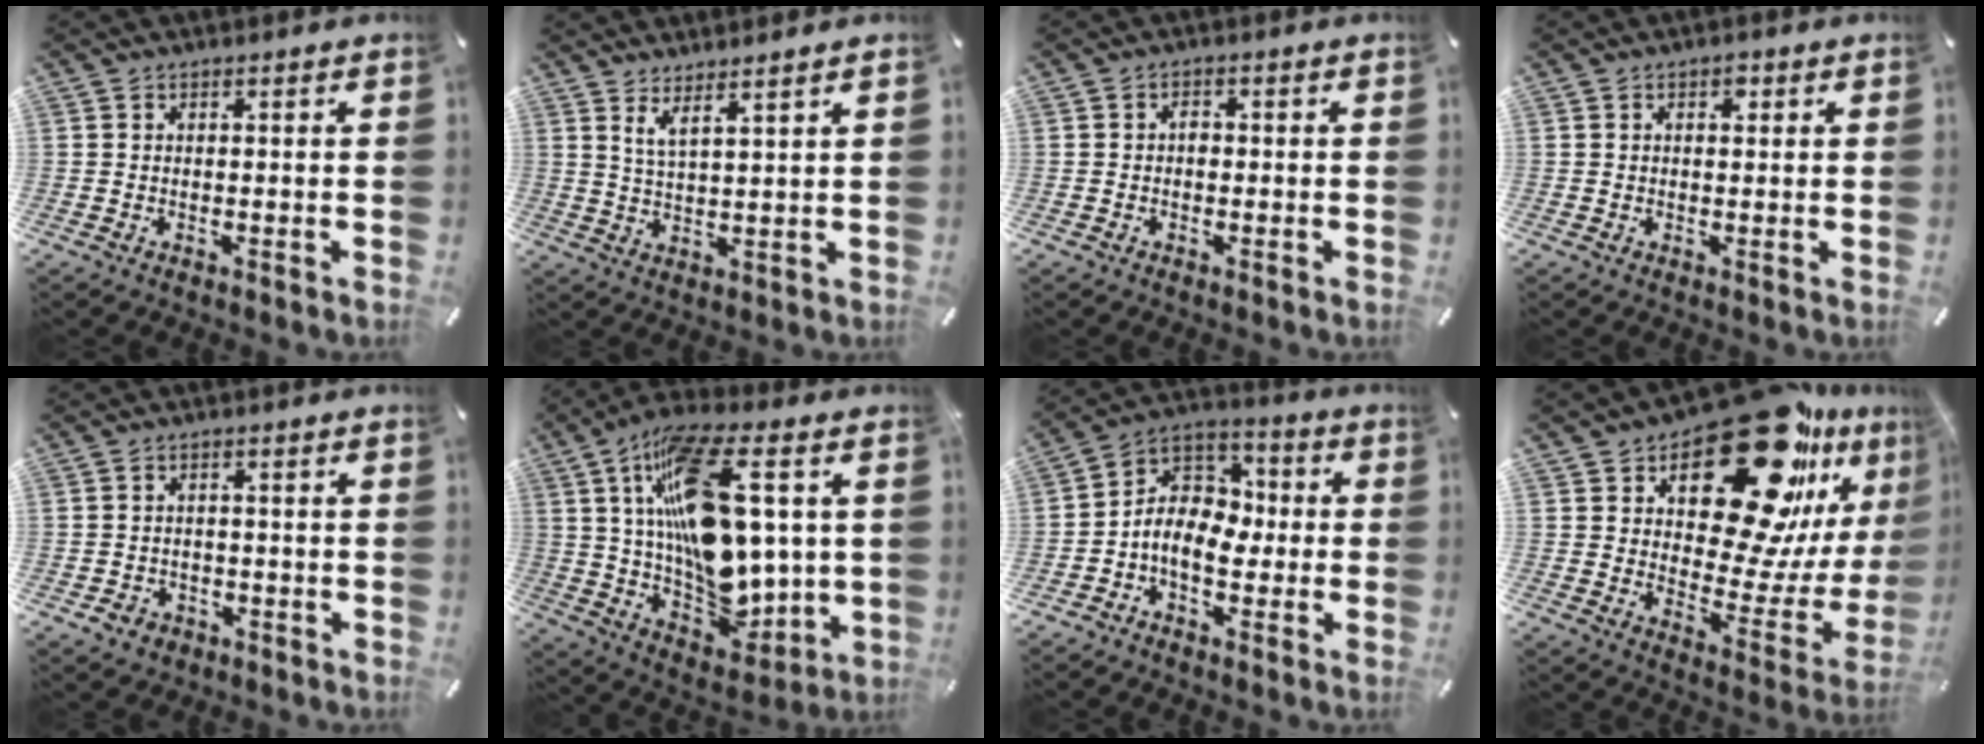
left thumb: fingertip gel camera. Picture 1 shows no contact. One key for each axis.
{"total": 4.2, "fx": 3.6, "fy": -0.1, "fz": 2.2, "tx": -0.052, "ty": -0.017, "tz": 0.063}
{"total": 1.6, "fx": -0.3, "fy": 1.1, "fz": 1.1, "tx": -0.022, "ty": 0.005, "tz": -0.007}
{"total": 1.9, "fx": 0.7, "fy": 1.2, "fz": 1.3, "tx": -0.012, "ty": -0.002, "tz": 0.008}
{"total": 3.1, "fx": -1.5, "fy": 2.6, "fz": 0.9, "tx": -0.015, "ty": 0.007, "tz": -0.029}
{"total": 22.0, "fx": 5.2, "fy": 11.5, "fz": 18.0, "tx": -0.322, "ty": -0.028, "tz": 0.094}
{"total": 10.0, "fx": -2.8, "fy": 7.7, "fz": 5.7, "tx": -0.125, "ty": 0.009, "tz": -0.054}
{"total": 28.9, "fx": 18.1, "fy": 13.4, "fz": 18.1, "tx": -0.243, "ty": -0.127, "tz": 0.302}